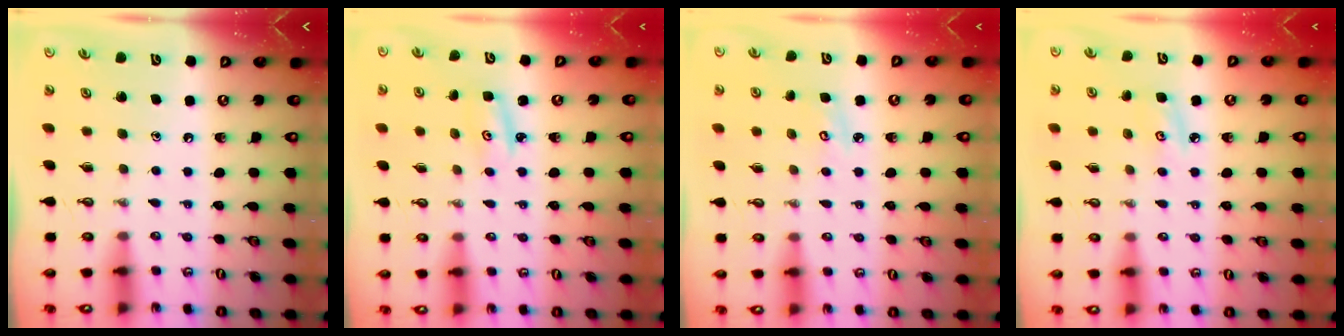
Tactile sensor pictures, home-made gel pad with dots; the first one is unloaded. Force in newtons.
{"total": 2.7, "press": 2.7, "slide": 0.2}
{"total": 4.6, "press": 4.6, "slide": 0.3}
{"total": 4.4, "press": 4.3, "slide": 0.5}